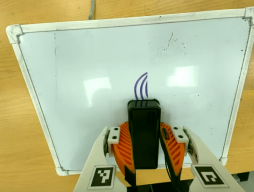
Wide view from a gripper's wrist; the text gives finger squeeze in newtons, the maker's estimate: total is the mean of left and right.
{"total": 7.7, "left": 6.7, "right": 8.8}